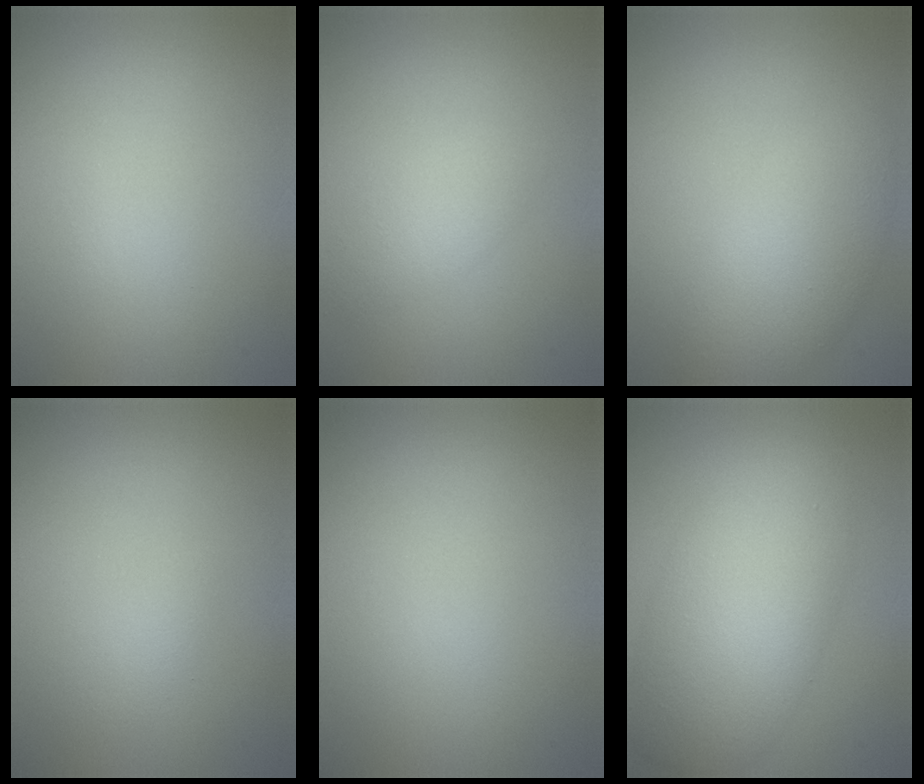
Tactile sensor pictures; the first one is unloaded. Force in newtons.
{"total": 2.1, "press": 2.1, "slide": 0.1}
{"total": 4.8, "press": 4.8, "slide": 0.0}
{"total": 0.7, "press": 0.7, "slide": 0.0}
{"total": 0.0}
{"total": 8.9, "press": 8.9, "slide": 0.1}